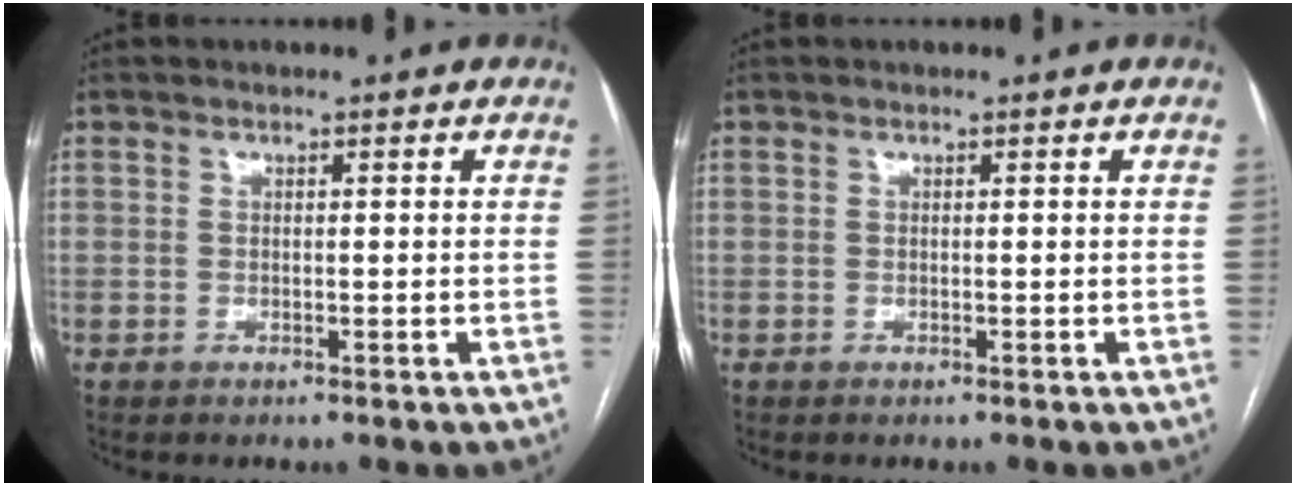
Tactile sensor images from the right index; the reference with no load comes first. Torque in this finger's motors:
{"motor_torque": [0.00, 0.00, 0.00, 0.00]}